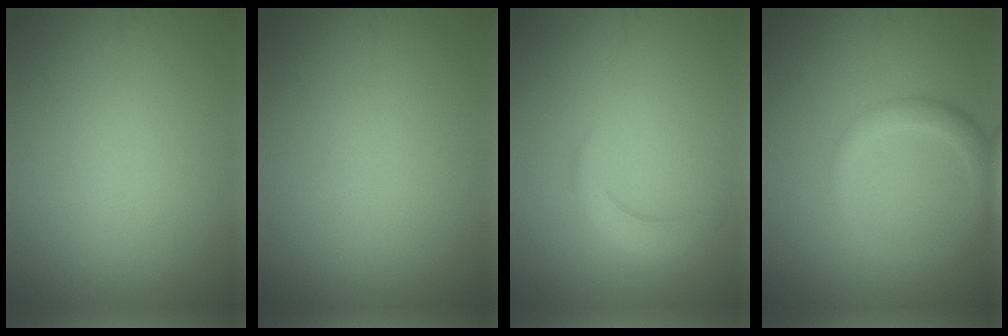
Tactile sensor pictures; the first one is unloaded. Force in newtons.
{"total": 0.0}
{"total": 2.2, "press": 2.2, "slide": 0.3}
{"total": 2.5, "press": 2.5, "slide": 0.2}